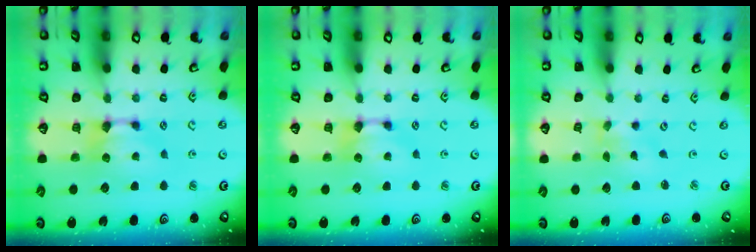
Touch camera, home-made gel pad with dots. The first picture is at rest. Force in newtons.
{"total": 0.0}
{"total": 3.4, "press": 3.2, "slide": 1.0}